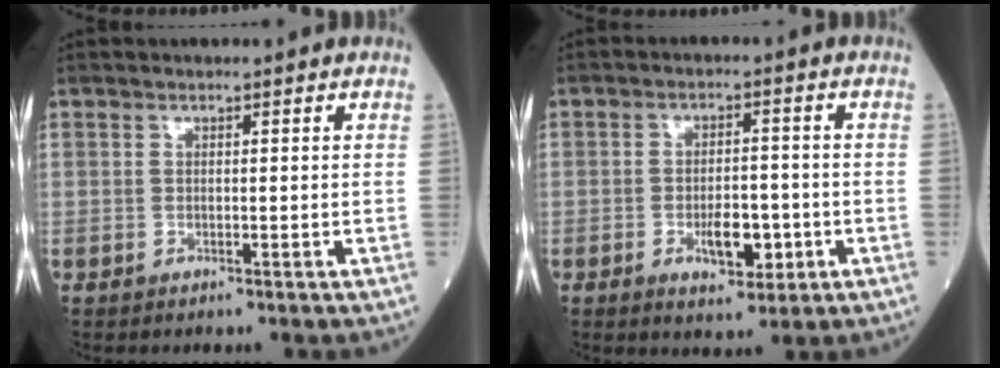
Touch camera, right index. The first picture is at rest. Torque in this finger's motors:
{"motor_torque": [-0.13, 0.00, 0.03, 0.04]}